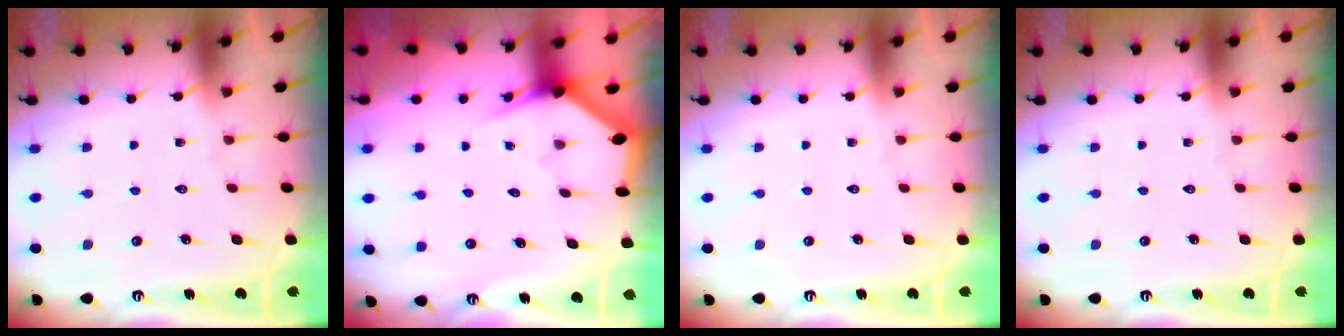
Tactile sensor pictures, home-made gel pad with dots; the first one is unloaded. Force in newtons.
{"total": 2.9, "press": 2.9, "slide": 0.1}
{"total": 0.0}
{"total": 0.0}